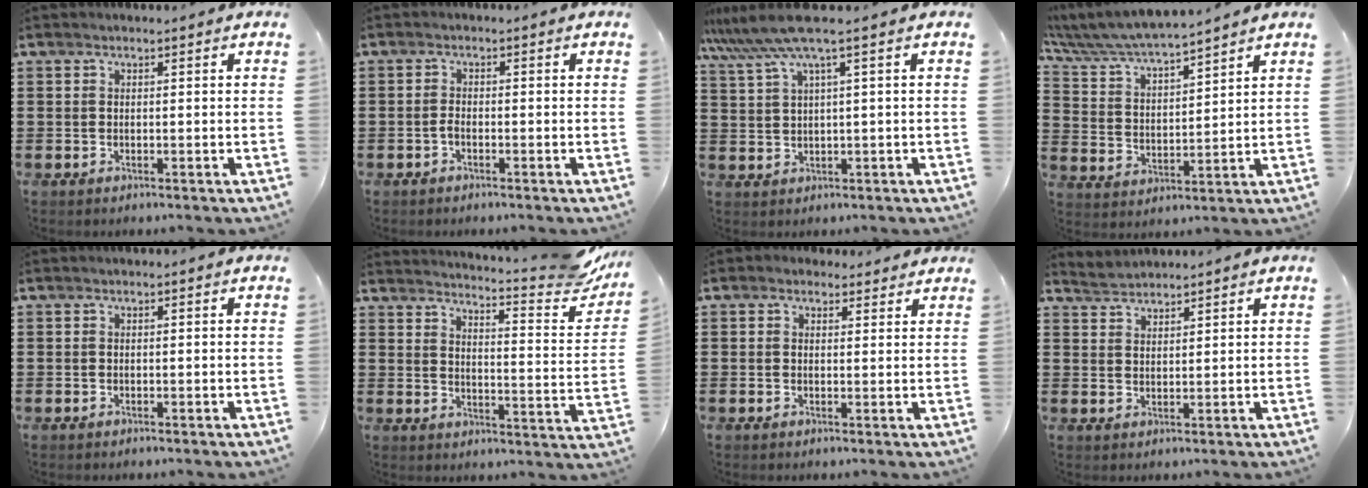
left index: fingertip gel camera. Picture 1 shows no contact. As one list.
[{"total": 1.2, "force": [-0.8, 0.4, 0.9], "torque": [-0.027, -0.003, -0.018]}, {"total": 5.8, "force": [3.0, -0.4, 5.0], "torque": [-0.121, -0.016, 0.048]}, {"total": 5.7, "force": [5.5, 0.0, 1.5], "torque": [-0.057, -0.038, 0.092]}, {"total": 0.0}, {"total": 5.5, "force": [4.9, -0.1, 2.5], "torque": [-0.040, -0.050, 0.072]}, {"total": 2.1, "force": [1.8, 1.1, 0.2], "torque": [-0.003, 0.002, 0.031]}, {"total": 2.3, "force": [2.2, 0.4, -0.4], "torque": [-0.001, -0.001, 0.043]}]